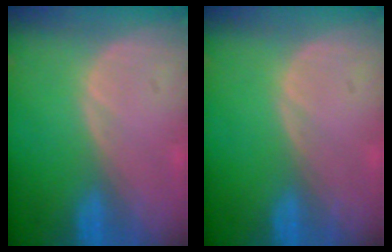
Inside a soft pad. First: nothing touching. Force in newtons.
{"total": 0.0}